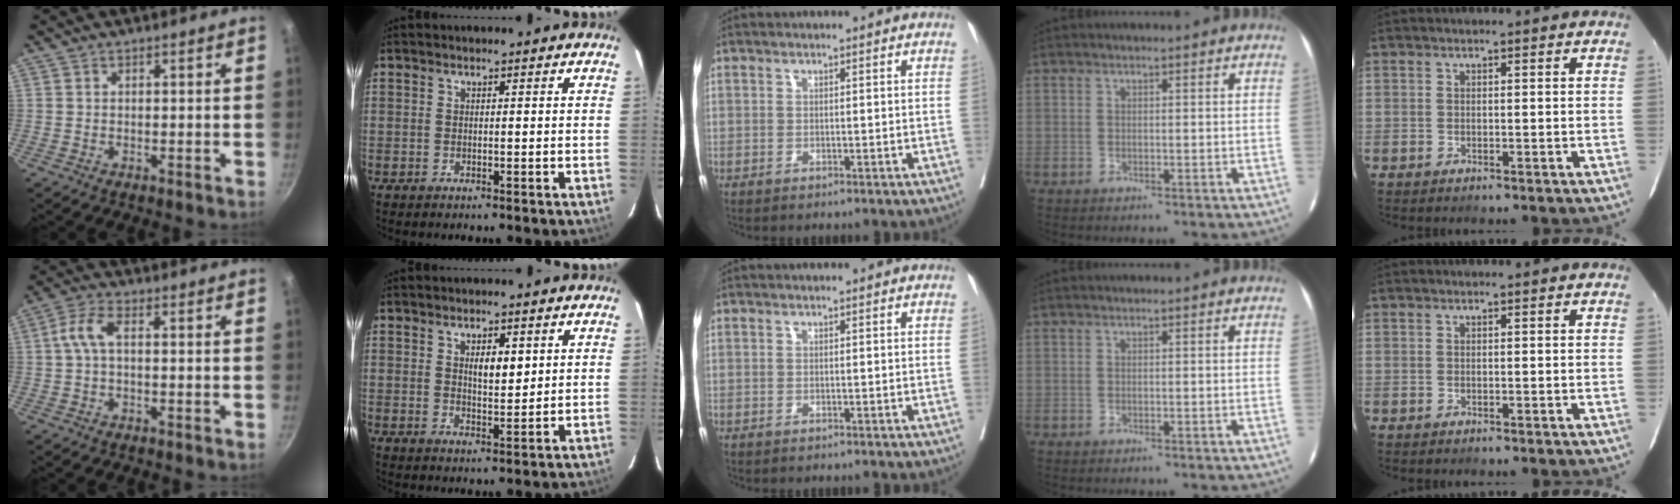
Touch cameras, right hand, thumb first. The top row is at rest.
{"thumb": {"total": 5.2, "force": [0.4, 2.8, 4.4], "torque": [-0.093, 0.018, 0.003]}, "index": {"total": 3.7, "force": [1.4, 1.4, 3.2], "torque": [-0.053, -0.001, 0.025]}}